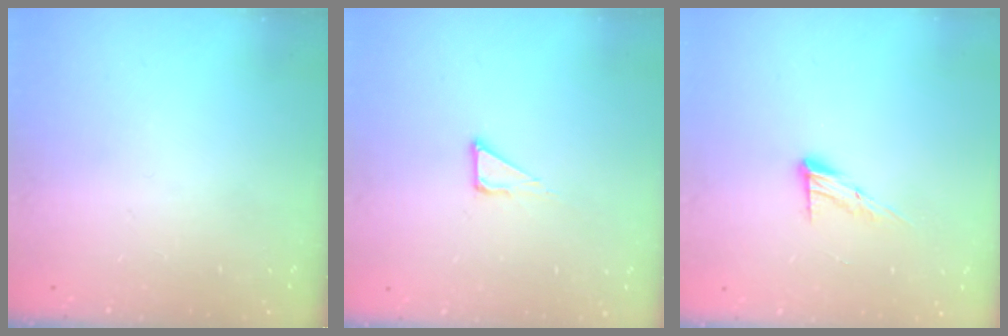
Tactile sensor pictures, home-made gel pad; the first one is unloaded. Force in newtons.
{"total": 3.7, "press": 3.7, "slide": 0.2}
{"total": 8.2, "press": 8.2, "slide": 0.9}